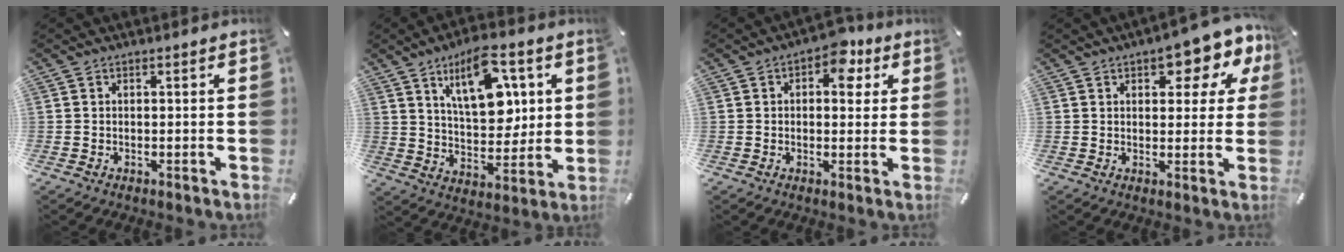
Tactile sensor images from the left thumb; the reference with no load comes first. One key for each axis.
{"total": 15.8, "fx": 7.0, "fy": 8.4, "fz": 11.4, "tx": -0.166, "ty": -0.018, "tz": 0.121}
{"total": 7.3, "fx": 2.8, "fy": 4.7, "fz": 4.9, "tx": -0.046, "ty": -0.012, "tz": 0.040}
{"total": 10.0, "fx": 5.8, "fy": 4.6, "fz": 6.7, "tx": -0.078, "ty": -0.032, "tz": 0.094}